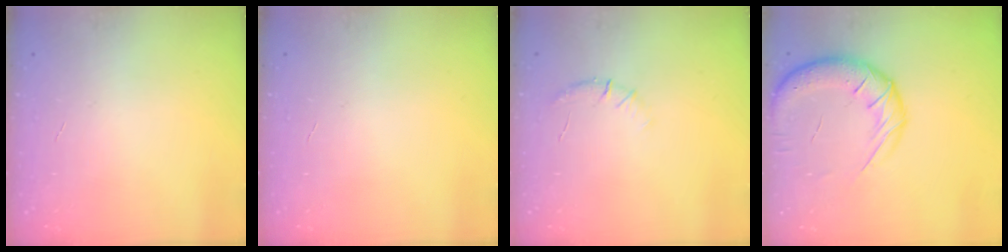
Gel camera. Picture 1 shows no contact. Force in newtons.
{"total": 0.0}
{"total": 5.4, "press": 5.2, "slide": 1.7}
{"total": 15.8, "press": 15.5, "slide": 3.5}